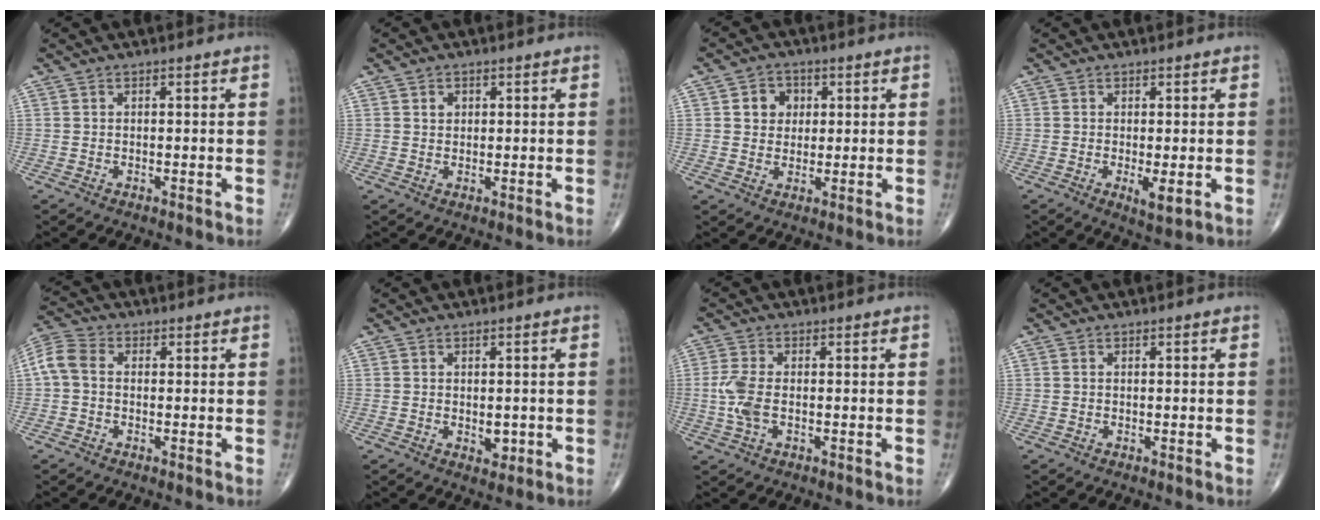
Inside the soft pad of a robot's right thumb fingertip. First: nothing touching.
{"total": 1.6, "force": [0.6, 1.3, 0.8], "torque": [-0.005, -0.002, 0.010]}
{"total": 5.3, "force": [1.4, 4.6, 2.4], "torque": [-0.009, 0.000, 0.018]}
{"total": 3.3, "force": [-0.6, 1.0, 3.1], "torque": [-0.053, -0.011, -0.009]}
{"total": 6.1, "force": [0.2, 4.4, 4.2], "torque": [-0.093, 0.019, -0.007]}
{"total": 2.2, "force": [-0.2, 1.5, 1.6], "torque": [-0.014, -0.004, 0.002]}
{"total": 4.9, "force": [-0.6, 2.4, 4.2], "torque": [-0.110, 0.002, -0.016]}
{"total": 0.0}